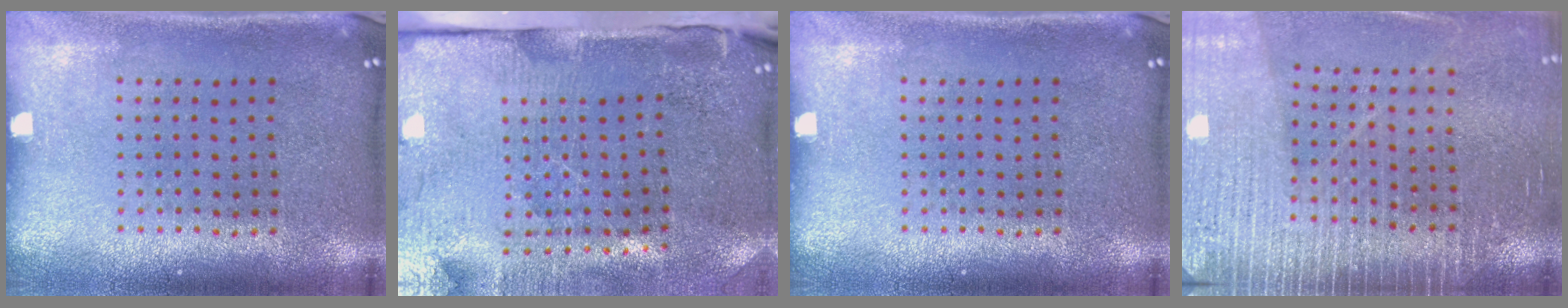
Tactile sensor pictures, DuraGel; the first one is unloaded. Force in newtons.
{"total": 4.6, "press": 3.7, "slide": 2.7}
{"total": 0.0}
{"total": 3.5, "press": 3.4, "slide": 0.3}